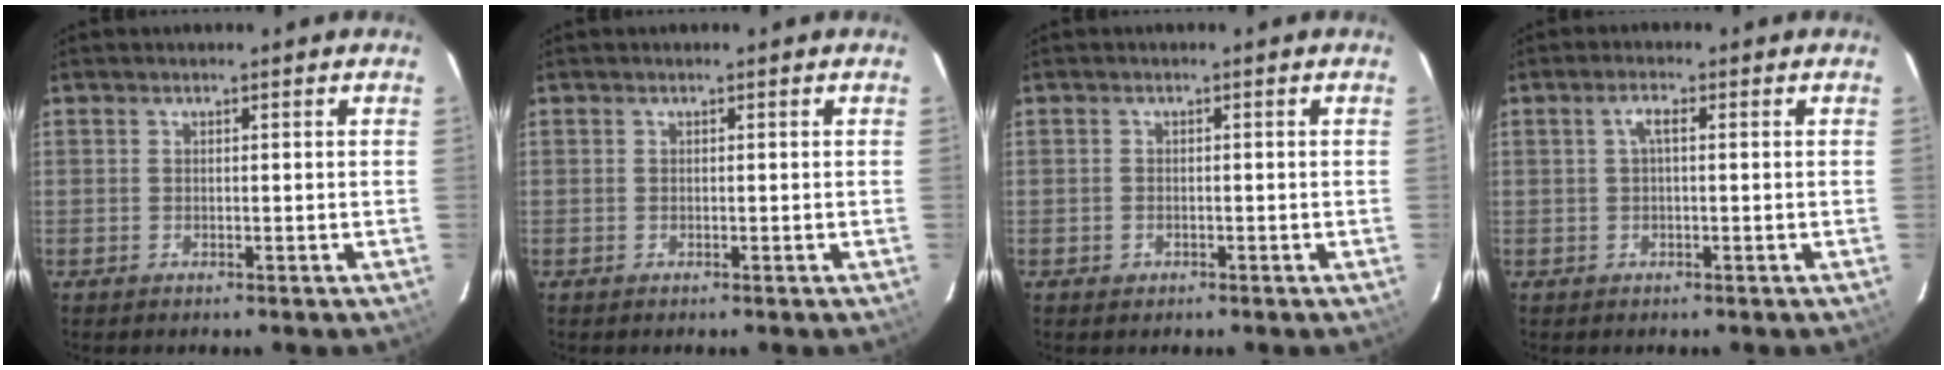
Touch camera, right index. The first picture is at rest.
{"total": 0.0}
{"total": 1.3, "force": [-0.7, 1.1, 0.2], "torque": [-0.003, 0.002, -0.007]}
{"total": 2.1, "force": [0.3, 0.4, 2.0], "torque": [-0.042, 0.009, 0.005]}